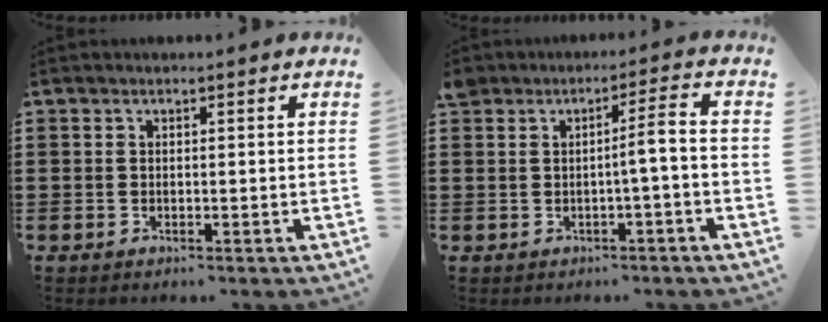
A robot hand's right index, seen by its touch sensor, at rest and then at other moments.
{"total": 3.0, "force": [-0.5, -0.2, 3.0], "torque": [-0.056, 0.000, -0.012]}